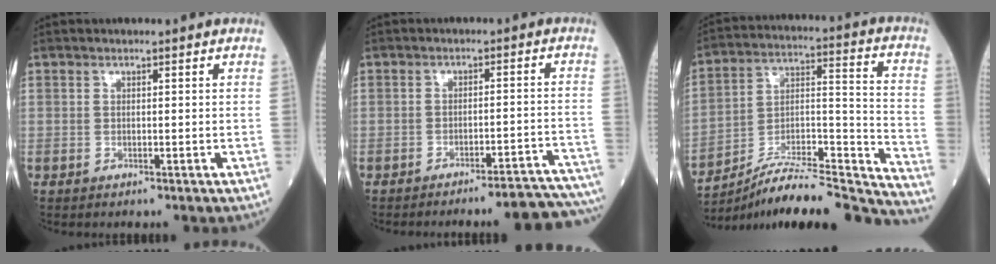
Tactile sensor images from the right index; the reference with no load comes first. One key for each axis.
{"total": 12.4, "fx": -11.9, "fy": -0.6, "fz": 3.1, "tx": -0.004, "ty": 0.010, "tz": -0.142}
{"total": 24.6, "fx": -22.9, "fy": 0.8, "fz": 9.1, "tx": -0.102, "ty": 0.018, "tz": -0.352}